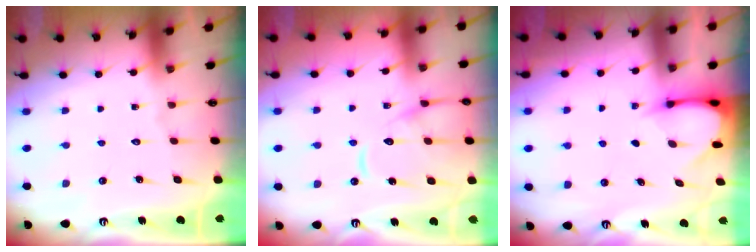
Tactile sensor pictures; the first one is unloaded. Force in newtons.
{"total": 12.9, "press": 12.8, "slide": 1.4}
{"total": 3.5, "press": 3.5, "slide": 0.3}